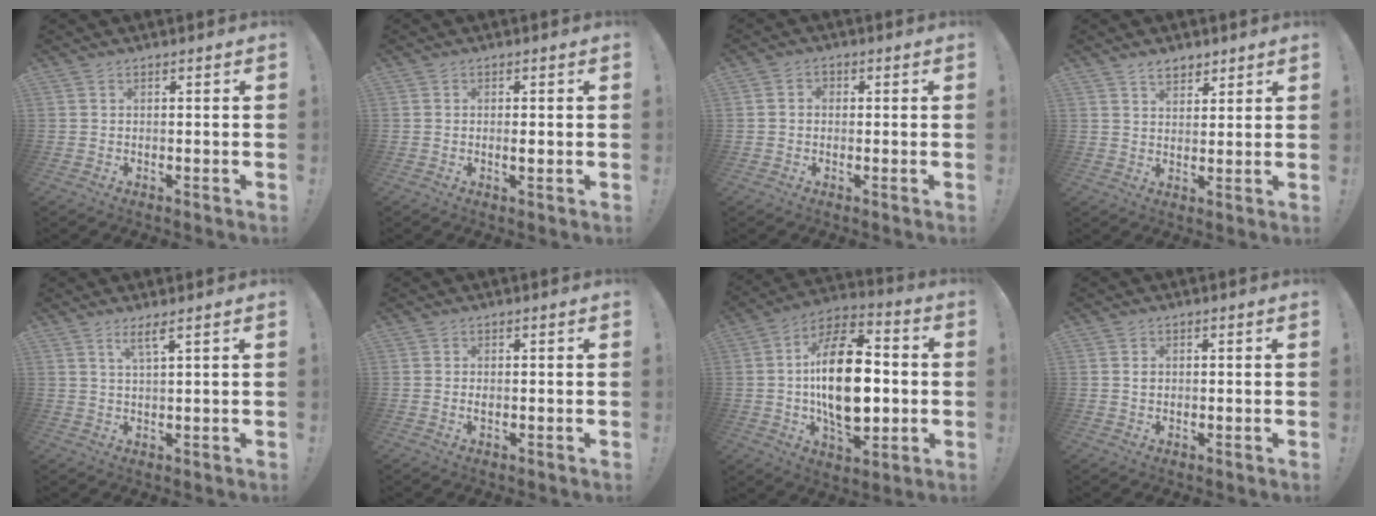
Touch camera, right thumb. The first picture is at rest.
{"total": 1.6, "force": [-0.2, 0.4, 1.5], "torque": [-0.010, -0.006, -0.007]}
{"total": 2.6, "force": [-0.3, 2.1, 1.4], "torque": [-0.017, 0.004, -0.006]}
{"total": 4.7, "force": [3.6, 2.7, 1.6], "torque": [-0.020, -0.018, 0.064]}
{"total": 3.9, "force": [2.5, 0.0, 3.0], "torque": [-0.056, -0.008, 0.040]}
{"total": 0.6, "force": [0.0, 0.3, 0.5], "torque": [-0.004, -0.002, -0.001]}
{"total": 23.5, "force": [-0.4, 13.3, 19.4], "torque": [-0.335, 0.002, -0.008]}
{"total": 0.7, "force": [0.2, 0.7, 0.3], "torque": [0.000, 0.001, 0.002]}